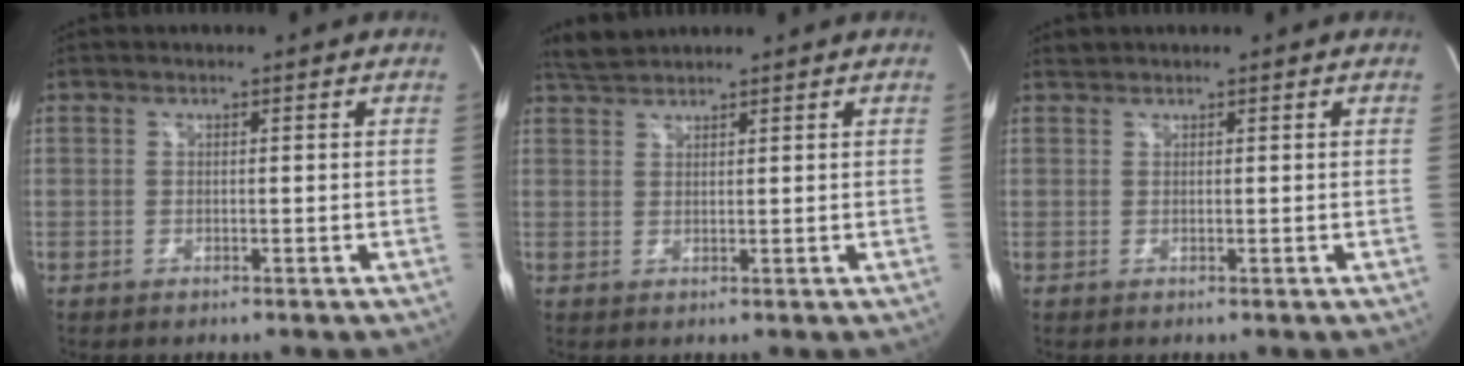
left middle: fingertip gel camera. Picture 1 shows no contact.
{"total": 2.7, "force": [2.6, 0.0, 0.3], "torque": [-0.017, 0.013, 0.057]}
{"total": 0.7, "force": [0.6, 0.0, -0.1], "torque": [-0.007, 0.007, 0.015]}